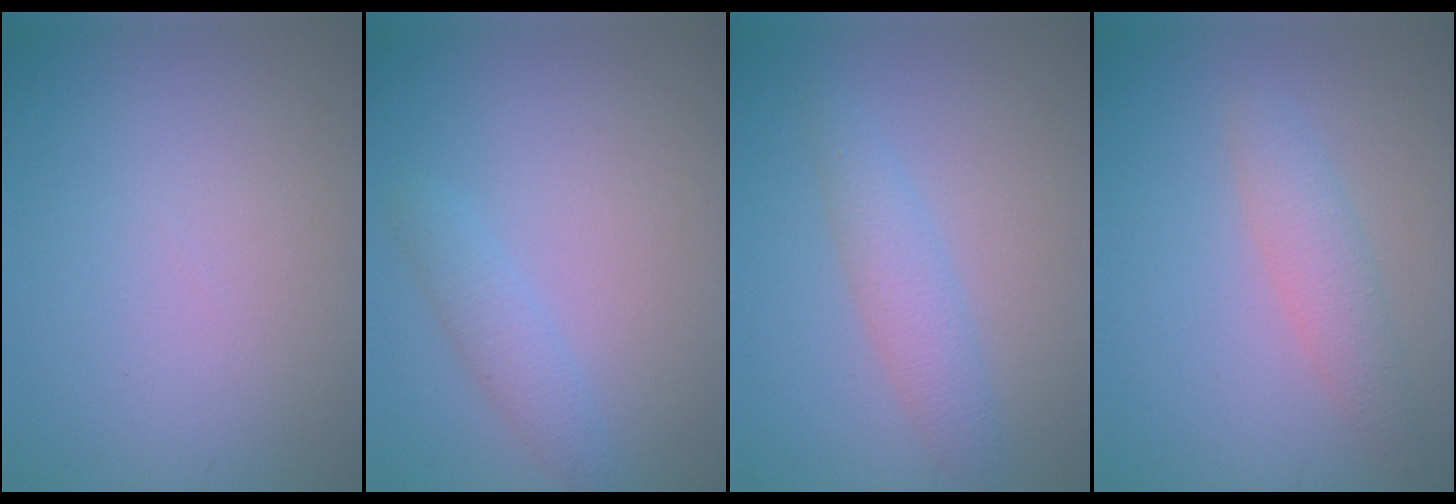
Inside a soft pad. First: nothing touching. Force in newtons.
{"total": 1.9, "press": 1.9, "slide": 0.1}
{"total": 2.5, "press": 2.5, "slide": 0.1}
{"total": 2.6, "press": 2.6, "slide": 0.2}